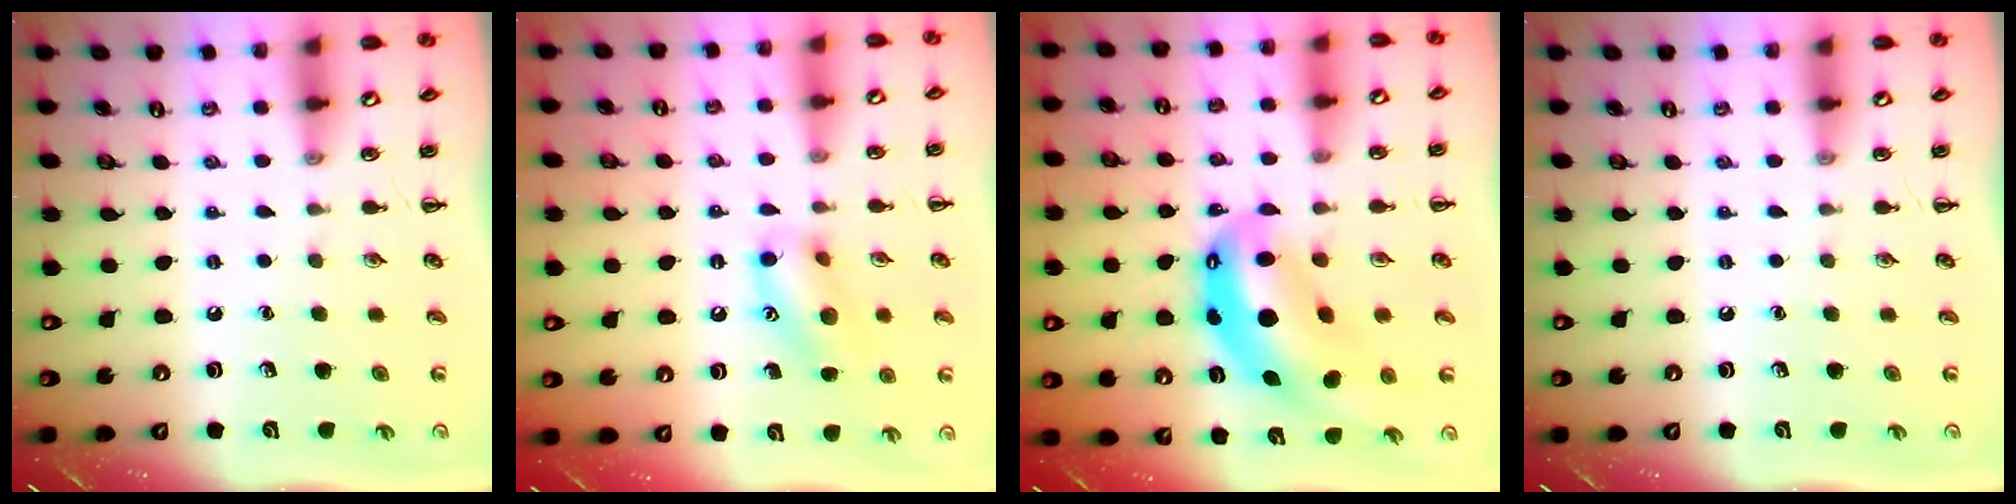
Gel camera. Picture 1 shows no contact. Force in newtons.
{"total": 12.9, "press": 12.8, "slide": 1.6}
{"total": 12.8, "press": 12.4, "slide": 3.2}
{"total": 0.0}